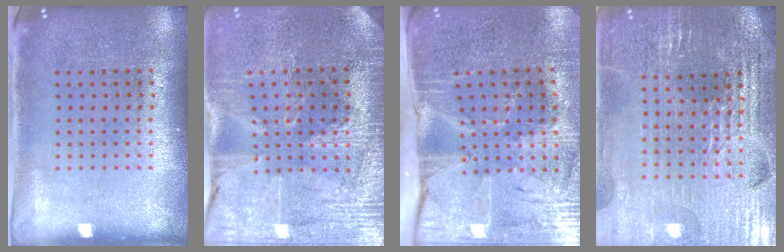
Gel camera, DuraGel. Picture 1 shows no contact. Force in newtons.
{"total": 3.4, "press": 3.3, "slide": 0.8}
{"total": 4.4, "press": 3.7, "slide": 2.4}
{"total": 3.4, "press": 3.4, "slide": 0.5}